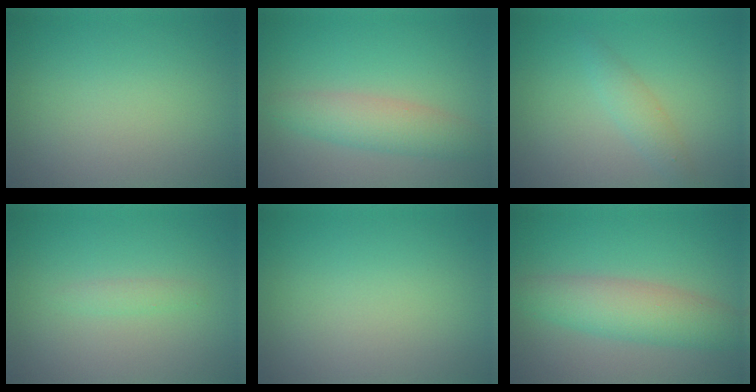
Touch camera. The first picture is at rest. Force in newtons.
{"total": 3.4, "press": 3.4, "slide": 0.0}
{"total": 1.8, "press": 1.8, "slide": 0.0}
{"total": 0.9, "press": 0.9, "slide": 0.0}
{"total": 0.0}
{"total": 4.8, "press": 4.8, "slide": 0.1}